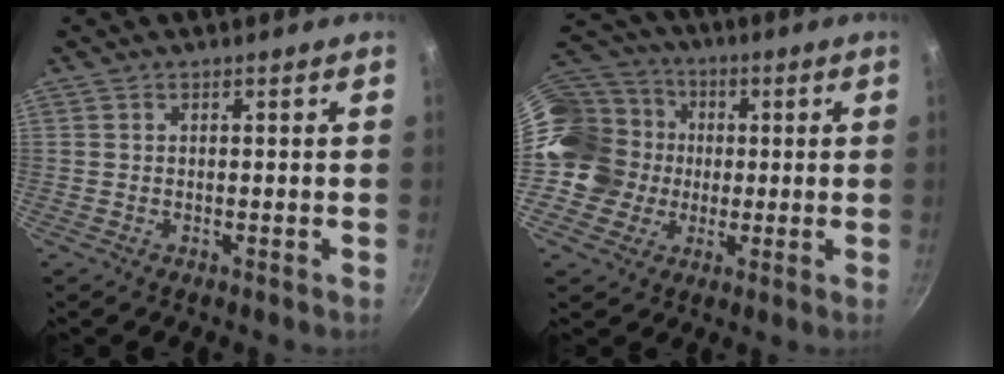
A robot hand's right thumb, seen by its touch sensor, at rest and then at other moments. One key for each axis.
{"total": 16.4, "fx": -0.2, "fy": 14.8, "fz": 7.0, "tx": -0.110, "ty": 0.042, "tz": -0.009}